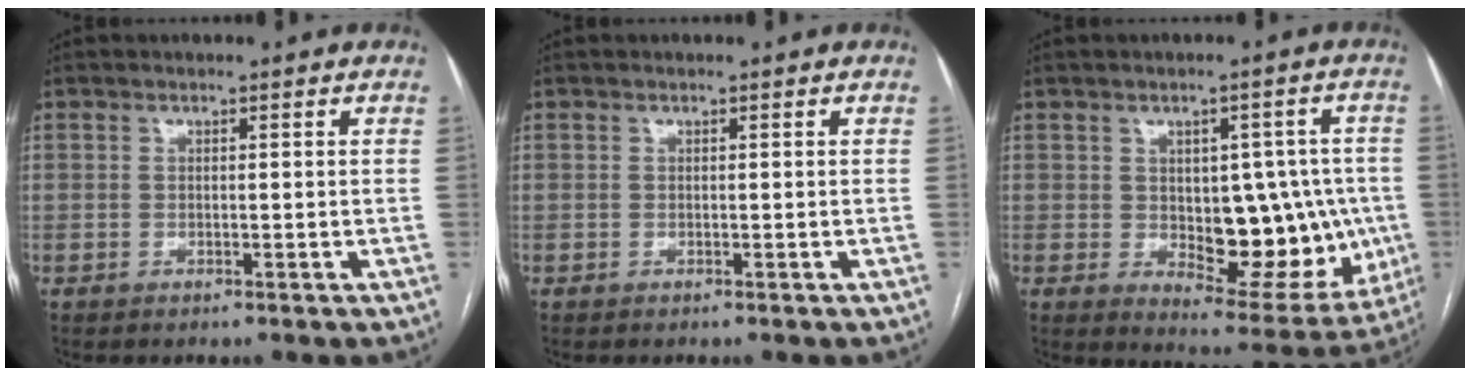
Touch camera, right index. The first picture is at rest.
{"total": 0.0}
{"total": 15.1, "force": [-1.0, 7.4, 13.1], "torque": [-0.157, 0.008, 0.007]}